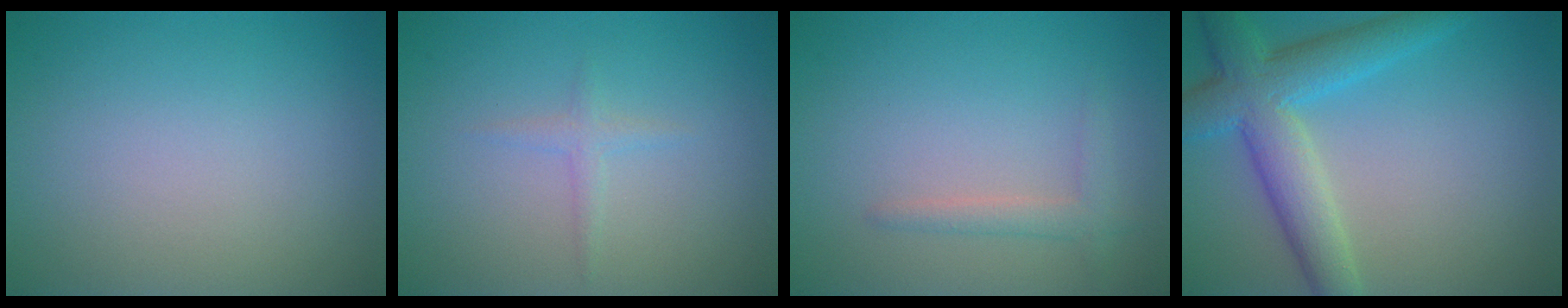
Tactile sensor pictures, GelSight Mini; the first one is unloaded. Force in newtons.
{"total": 1.1, "press": 1.1, "slide": 0.0}
{"total": 1.6, "press": 1.6, "slide": 0.1}
{"total": 5.4, "press": 5.4, "slide": 0.4}